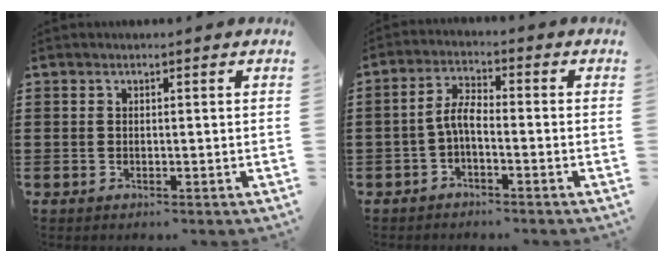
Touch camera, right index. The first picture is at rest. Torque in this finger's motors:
{"motor_torque": [0.58, -0.45, 0.20, 0.13]}